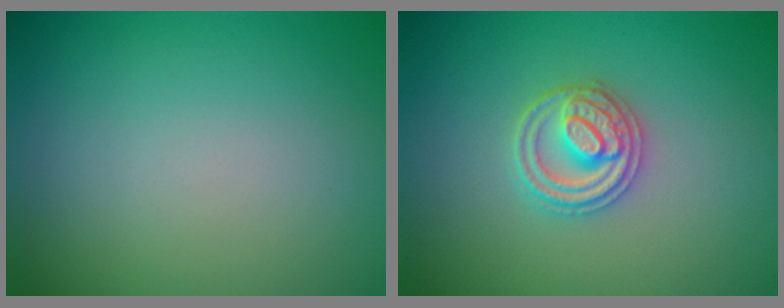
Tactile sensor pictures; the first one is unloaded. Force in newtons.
{"total": 2.8, "press": 2.8, "slide": 0.4}